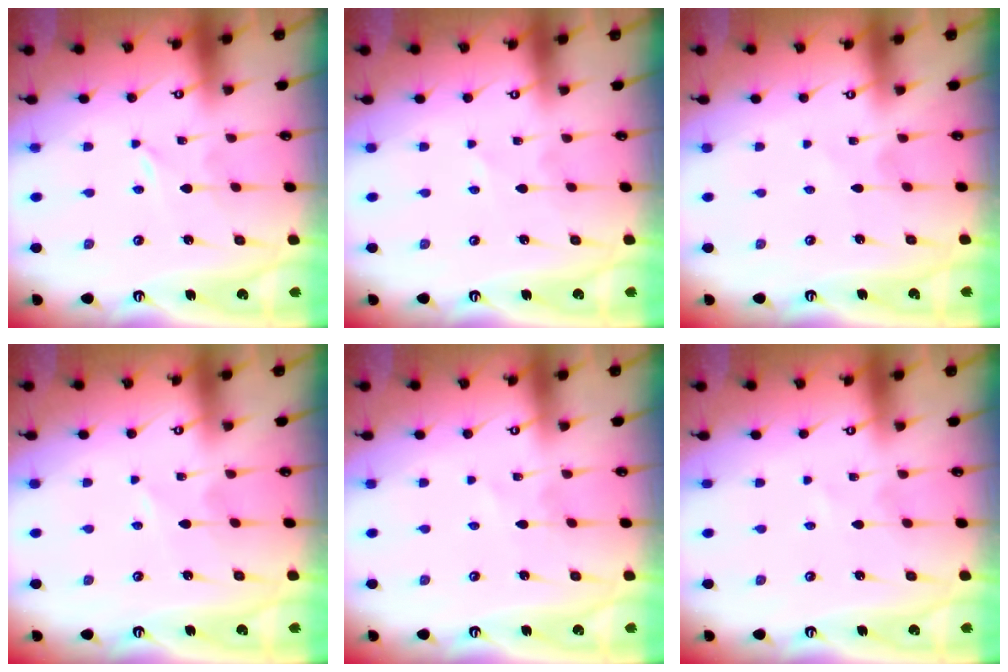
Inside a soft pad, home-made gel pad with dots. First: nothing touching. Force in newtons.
{"total": 0.9, "press": 0.9, "slide": 0.2}
{"total": 1.3, "press": 1.3, "slide": 0.1}
{"total": 2.1, "press": 2.1, "slide": 0.2}
{"total": 1.2, "press": 1.2, "slide": 0.1}
{"total": 0.0}